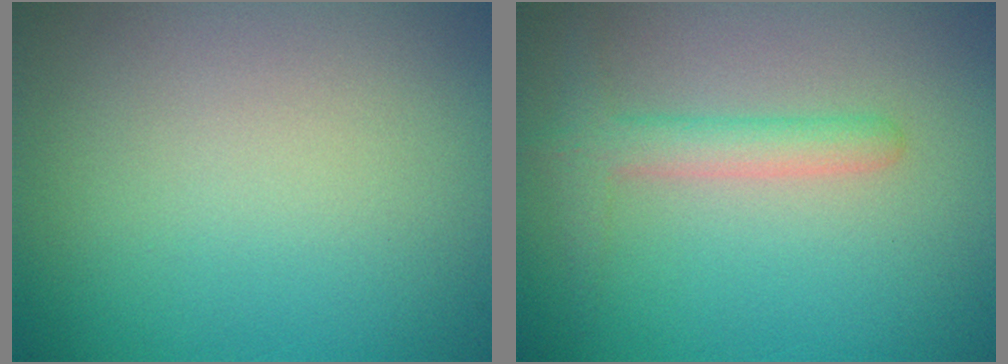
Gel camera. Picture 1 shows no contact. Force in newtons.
{"total": 2.6, "press": 2.6, "slide": 0.1}